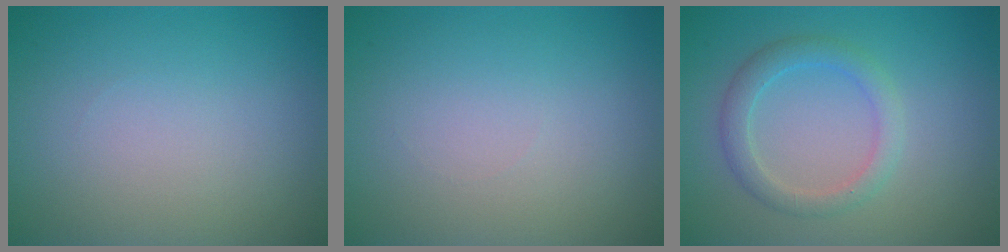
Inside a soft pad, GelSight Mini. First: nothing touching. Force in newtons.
{"total": 0.0}
{"total": 2.5, "press": 2.5, "slide": 0.0}